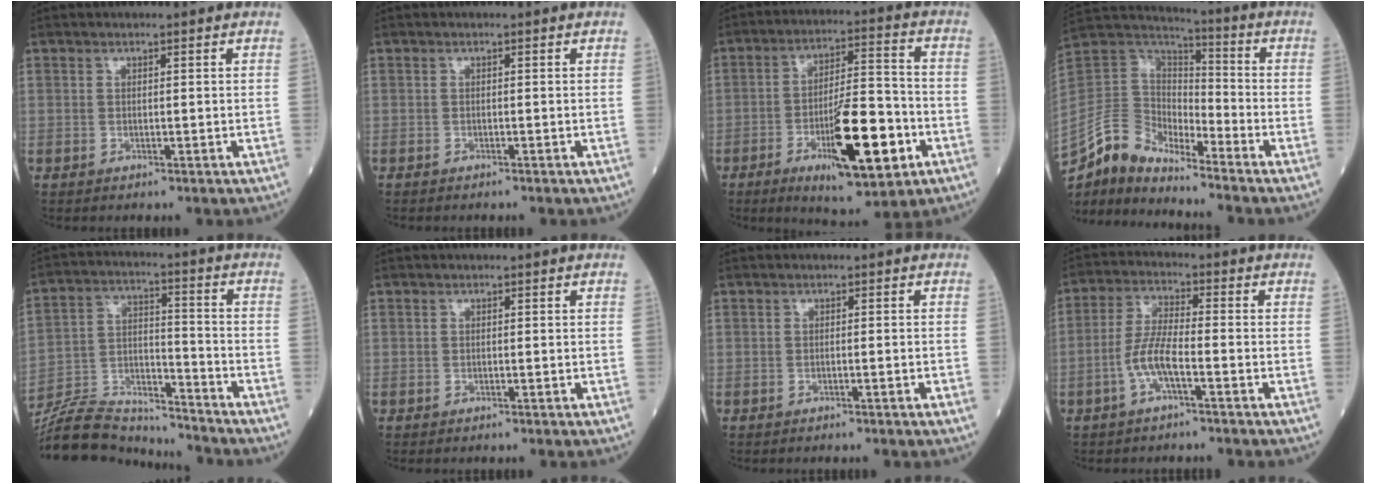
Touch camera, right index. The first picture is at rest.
{"total": 0.7, "force": [-0.6, 0.0, 0.4], "torque": [-0.004, 0.001, -0.008]}
{"total": 15.1, "force": [-5.8, 3.2, 13.6], "torque": [-0.225, -0.008, -0.084]}
{"total": 10.5, "force": [-9.7, 2.9, 2.5], "torque": [-0.074, 0.043, -0.195]}
{"total": 15.0, "force": [-14.7, 1.9, 2.2], "torque": [-0.050, 0.031, -0.254]}
{"total": 0.0}
{"total": 1.1, "force": [-0.7, -0.4, 0.7], "torque": [-0.017, 0.004, -0.008]}
{"total": 6.0, "force": [-2.5, 0.9, 5.4], "torque": [-0.118, 0.007, -0.049]}